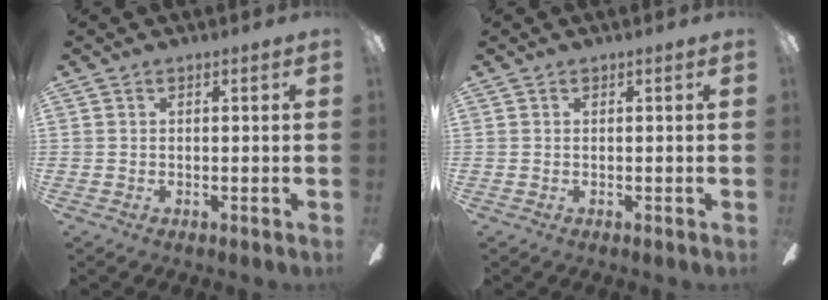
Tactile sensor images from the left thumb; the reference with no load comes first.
{"total": 0.0}